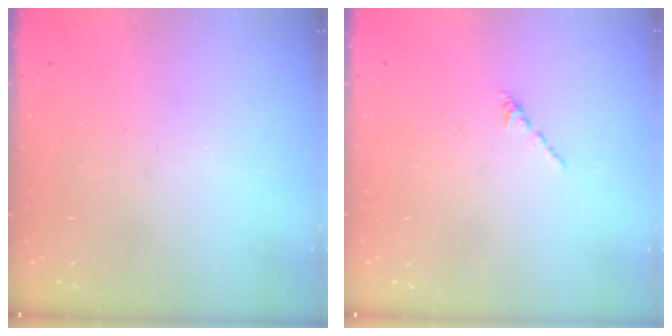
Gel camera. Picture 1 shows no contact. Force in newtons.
{"total": 0.6, "press": 0.5, "slide": 0.3}